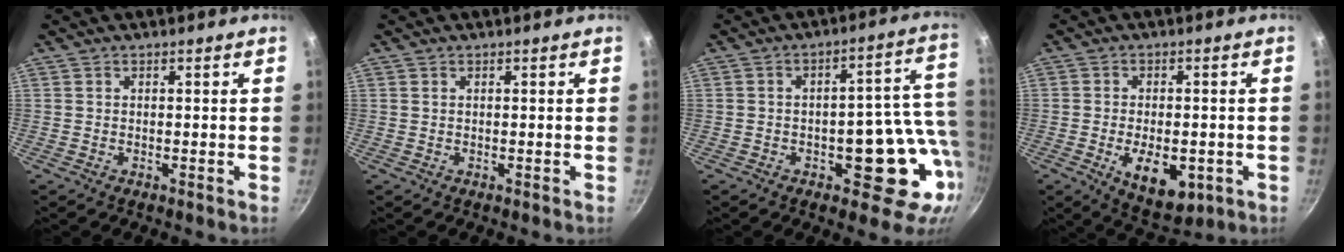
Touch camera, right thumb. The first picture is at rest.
{"total": 0.0}
{"total": 15.5, "force": [-2.8, 8.4, 12.7], "torque": [-0.093, 0.025, -0.027]}
{"total": 10.8, "force": [-3.1, 5.9, 8.4], "torque": [-0.103, 0.003, -0.031]}